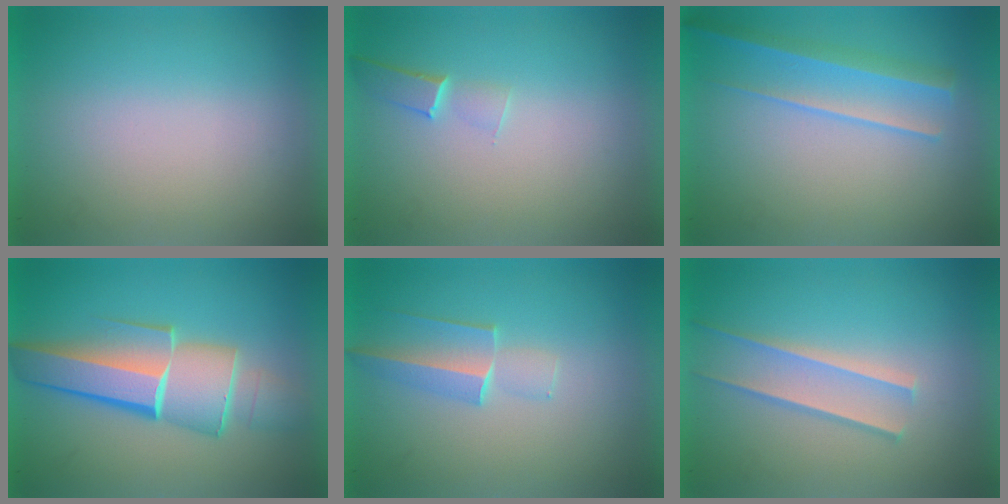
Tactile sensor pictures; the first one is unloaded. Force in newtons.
{"total": 1.0}
{"total": 2.2}
{"total": 6.7}
{"total": 1.8}
{"total": 1.7}